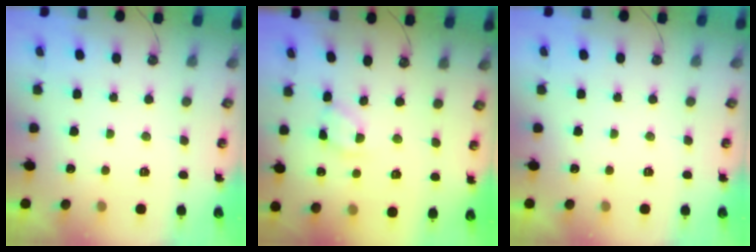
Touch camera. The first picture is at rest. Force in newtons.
{"total": 9.0, "press": 9.0, "slide": 0.6}
{"total": 0.0}